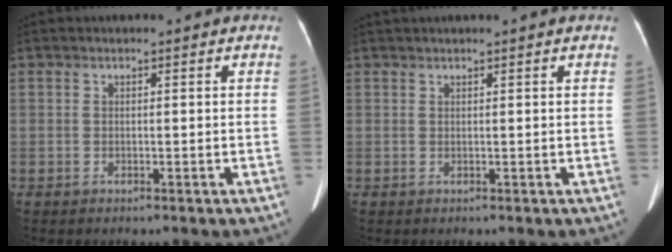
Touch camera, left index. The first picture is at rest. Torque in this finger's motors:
{"motor_torque": [0.52, -0.76, 0.06, 0.10]}